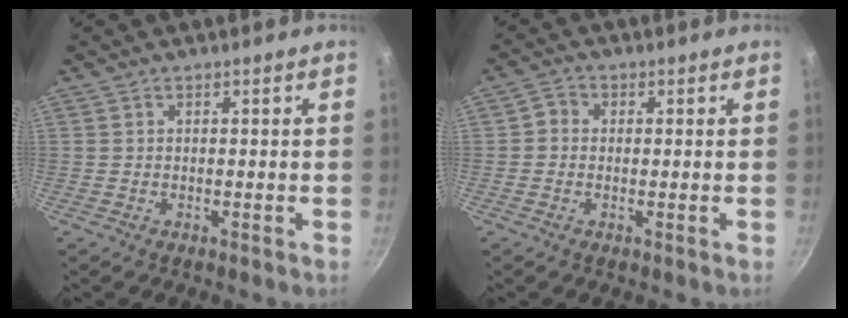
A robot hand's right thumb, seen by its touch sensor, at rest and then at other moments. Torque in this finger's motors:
{"motor_torque": [-0.31, -0.11, 0.08, 0.31, 0.06]}